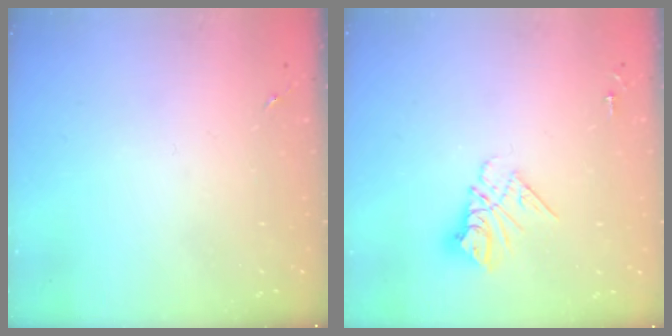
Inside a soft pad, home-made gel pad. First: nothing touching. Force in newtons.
{"total": 9.8, "press": 9.7, "slide": 0.8}